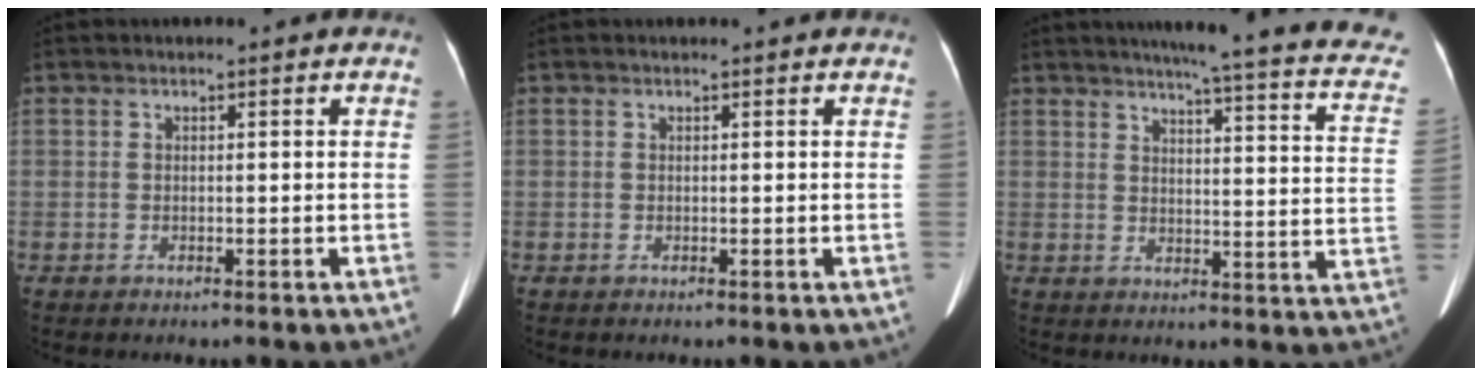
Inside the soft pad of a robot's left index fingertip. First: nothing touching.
{"total": 0.9, "force": [0.9, 0.0, 0.2], "torque": [-0.009, 0.006, 0.011]}
{"total": 21.7, "force": [18.1, 1.9, 11.8], "torque": [-0.148, -0.035, 0.193]}